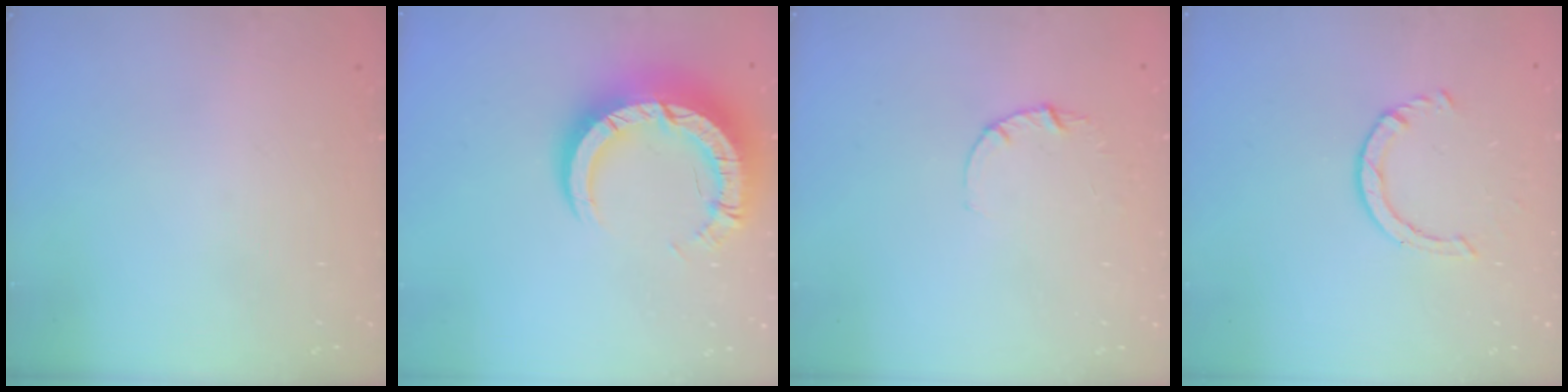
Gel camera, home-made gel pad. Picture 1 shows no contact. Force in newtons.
{"total": 14.5, "press": 14.4, "slide": 1.4}
{"total": 2.8, "press": 2.8, "slide": 0.3}
{"total": 2.2, "press": 2.2, "slide": 0.4}